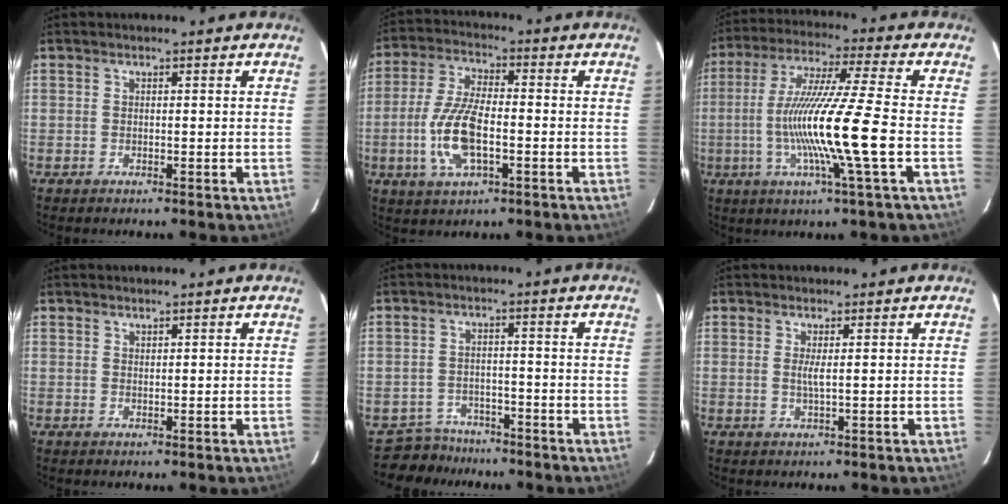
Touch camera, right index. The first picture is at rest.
{"total": 11.3, "force": [-2.8, 4.4, 10.1], "torque": [-0.214, 0.000, -0.053]}
{"total": 15.8, "force": [-3.4, -1.7, 15.3], "torque": [-0.287, -0.012, -0.063]}
{"total": 0.5, "force": [0.5, 0.1, 0.0], "torque": [0.000, 0.001, 0.011]}
{"total": 5.5, "force": [-4.7, 2.9, -0.4], "torque": [-0.011, 0.013, -0.078]}
{"total": 1.4, "force": [0.3, -0.2, 1.3], "torque": [-0.027, -0.004, 0.005]}